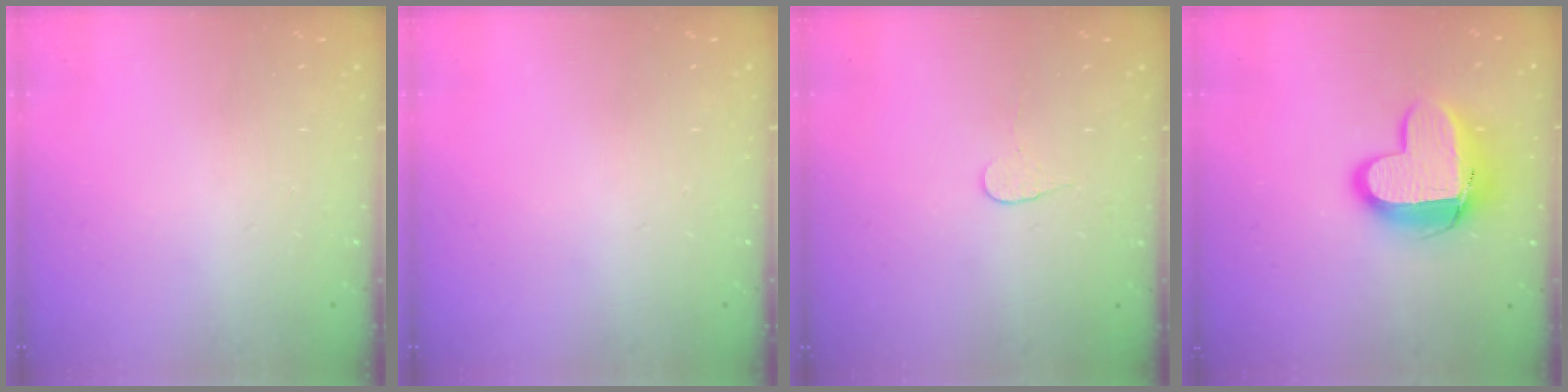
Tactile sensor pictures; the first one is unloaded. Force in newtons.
{"total": 0.0}
{"total": 3.8, "press": 3.8, "slide": 0.4}
{"total": 15.6, "press": 15.5, "slide": 1.5}